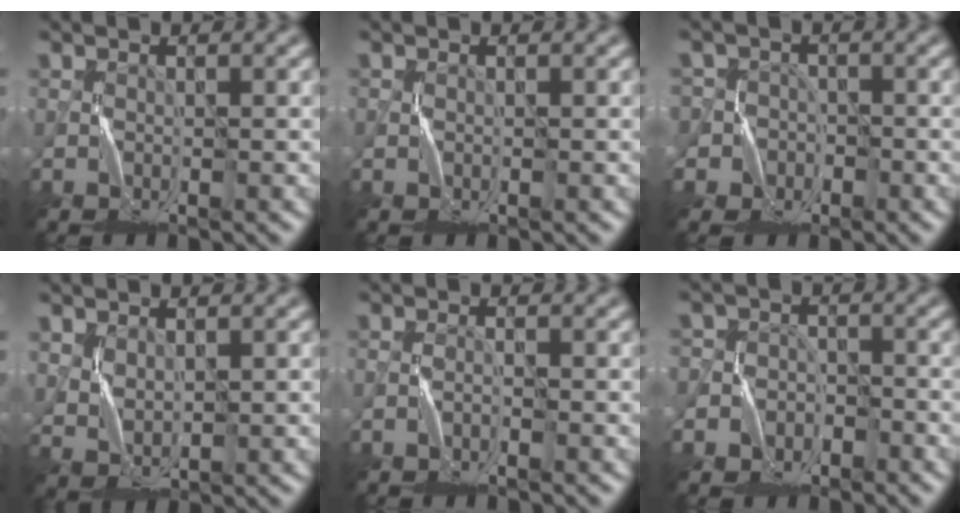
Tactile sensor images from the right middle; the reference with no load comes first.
{"total": 0.0}
{"total": 4.1, "force": [-1.2, 3.9, -0.4], "torque": [0.017, 0.021, -0.046]}
{"total": 2.2, "force": [0.9, 1.5, 1.3], "torque": [-0.038, -0.003, 0.026]}
{"total": 0.9, "force": [-0.9, 0.0, 0.1], "torque": [-0.003, 0.007, -0.017]}
{"total": 4.1, "force": [-2.2, 3.4, -0.2], "torque": [0.028, 0.012, -0.062]}